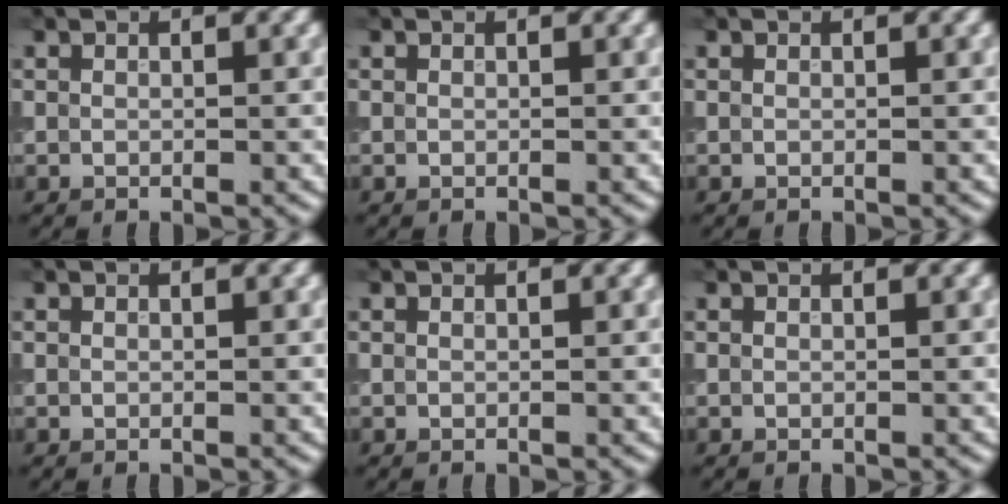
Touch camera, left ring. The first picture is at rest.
{"total": 0.0}
{"total": 0.0}
{"total": 0.0}
{"total": 0.0}
{"total": 0.0}